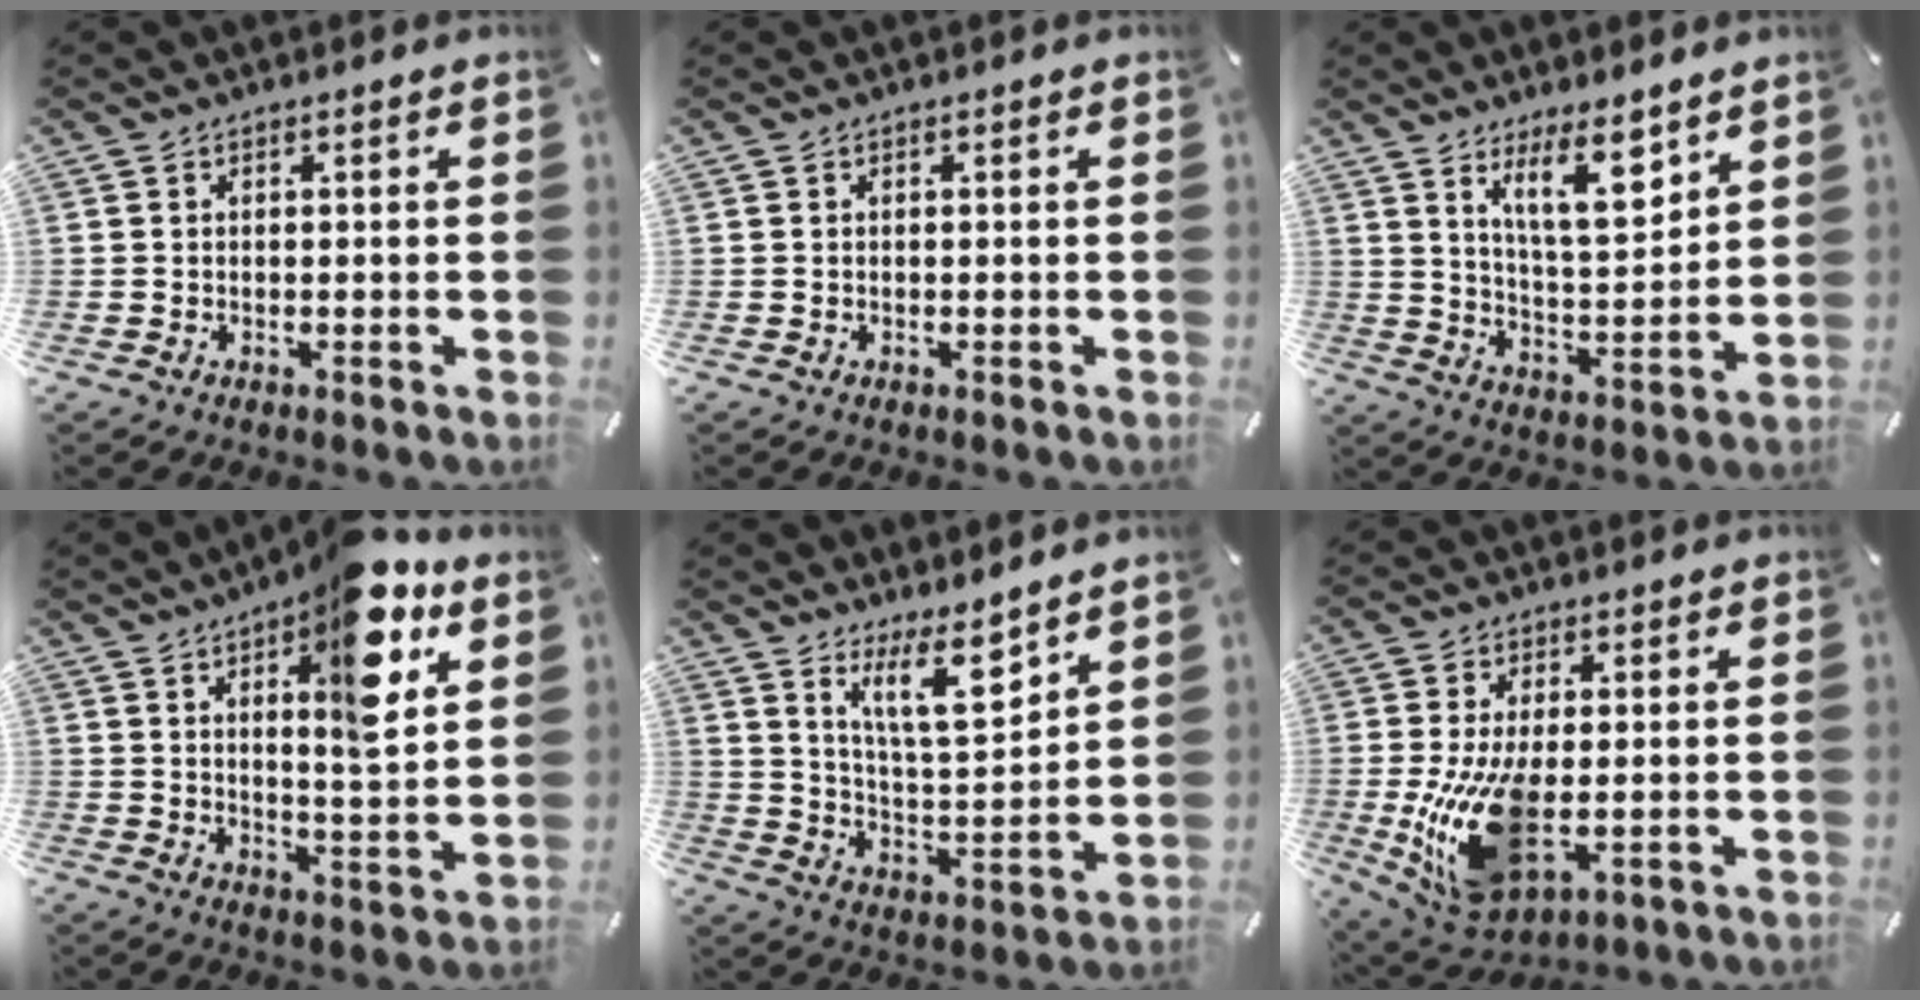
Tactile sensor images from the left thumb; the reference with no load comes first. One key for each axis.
{"total": 0.0}
{"total": 11.6, "fx": 8.1, "fy": 3.5, "fz": 7.5, "tx": -0.120, "ty": -0.052, "tz": 0.140}
{"total": 15.9, "fx": 8.3, "fy": 5.2, "fz": 12.5, "tx": -0.165, "ty": -0.047, "tz": 0.125}
{"total": 12.3, "fx": 8.6, "fy": 3.5, "fz": 8.0, "tx": -0.136, "ty": -0.052, "tz": 0.150}
{"total": 15.9, "fx": -1.1, "fy": 8.6, "fz": 13.3, "tx": -0.262, "ty": -0.026, "tz": -0.012}